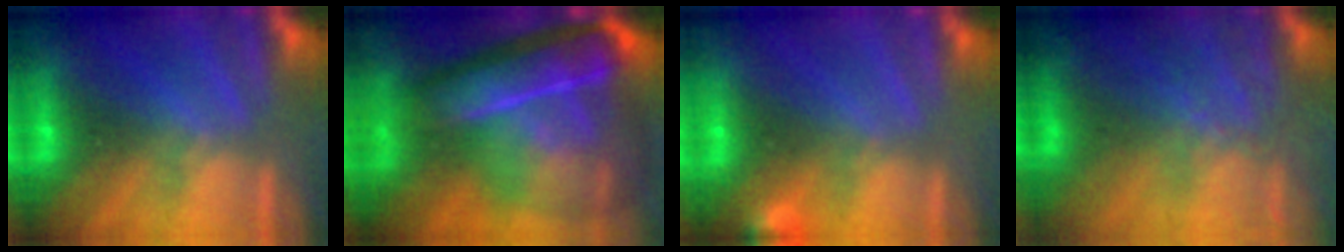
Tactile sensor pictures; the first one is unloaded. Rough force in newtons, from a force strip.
{"total": 9.0}
{"total": 2.9}
{"total": 7.3}